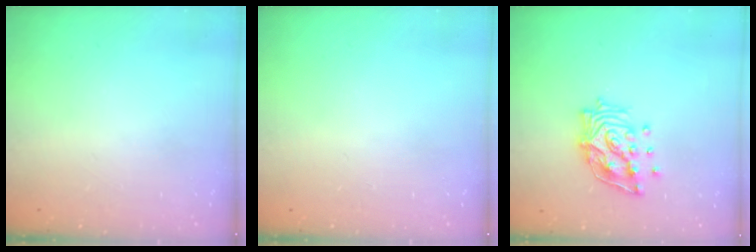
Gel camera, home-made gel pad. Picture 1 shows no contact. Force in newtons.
{"total": 0.0}
{"total": 14.2, "press": 14.1, "slide": 1.9}